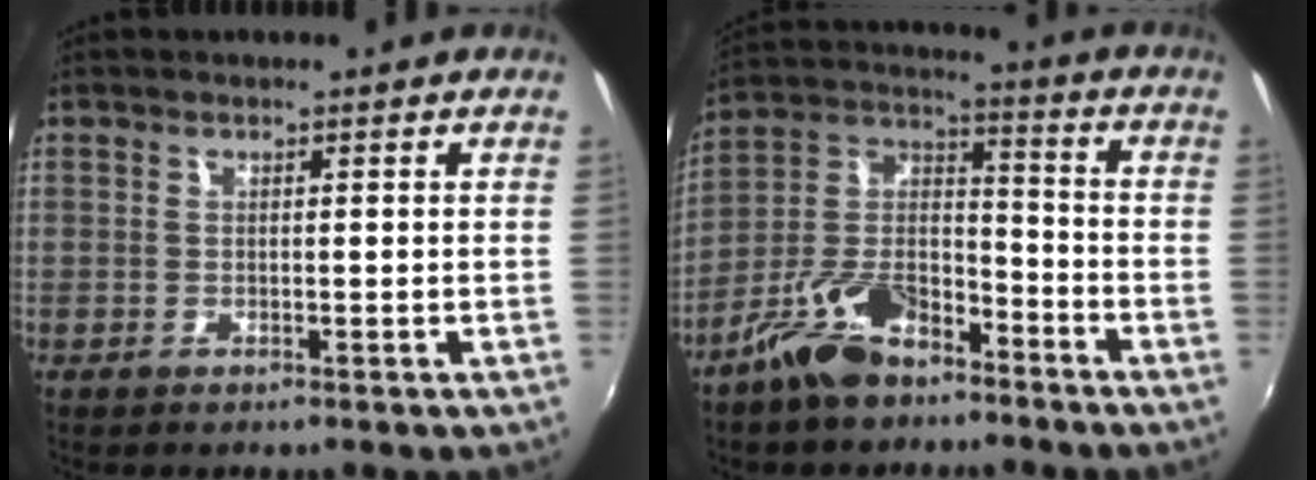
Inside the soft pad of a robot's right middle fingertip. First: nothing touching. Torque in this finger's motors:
{"motor_torque": [1.18, -0.96, 0.58, 0.18]}